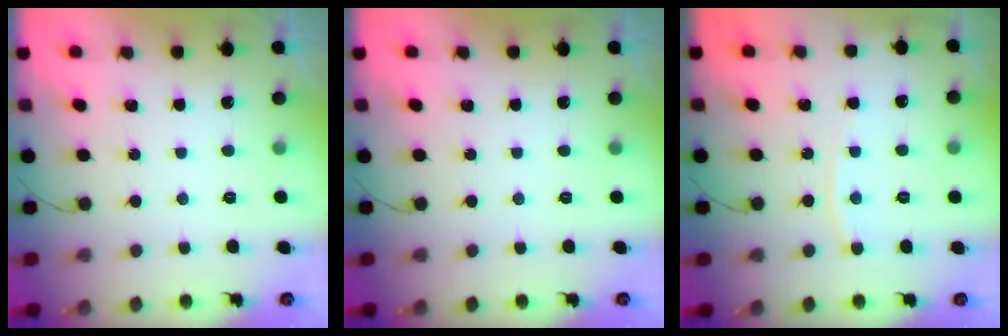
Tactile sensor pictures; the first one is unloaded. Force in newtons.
{"total": 0.0}
{"total": 5.4, "press": 5.3, "slide": 0.7}